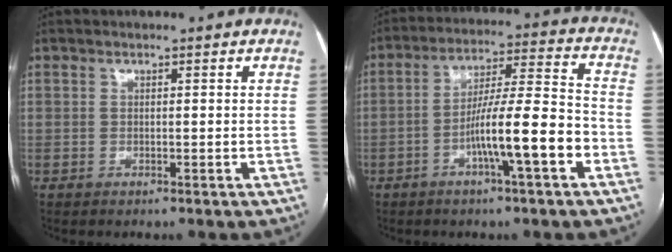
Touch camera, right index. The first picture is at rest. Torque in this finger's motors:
{"motor_torque": [0.83, -0.64, 0.64, 0.10]}